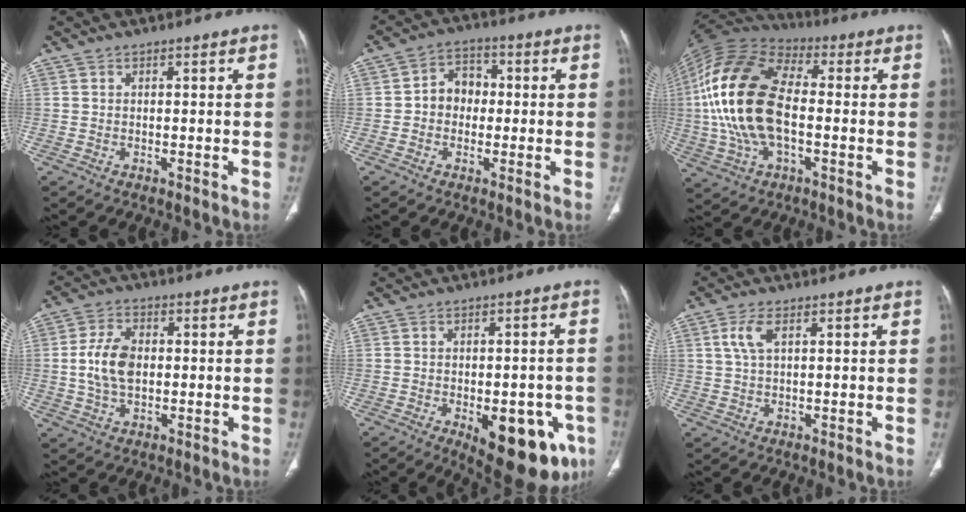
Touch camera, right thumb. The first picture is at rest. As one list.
[{"total": 6.3, "force": [-0.2, 5.2, 3.5], "torque": [-0.030, 0.021, -0.015]}, {"total": 21.5, "force": [-0.7, 11.7, 18.0], "torque": [-0.380, 0.018, -0.017]}, {"total": 8.3, "force": [0.1, 5.2, 6.4], "torque": [-0.123, 0.007, 0.002]}, {"total": 16.9, "force": [-6.8, 7.8, 13.3], "torque": [-0.118, 0.010, -0.071]}, {"total": 3.8, "force": [1.3, 1.6, 3.2], "torque": [-0.079, 0.007, 0.029]}]